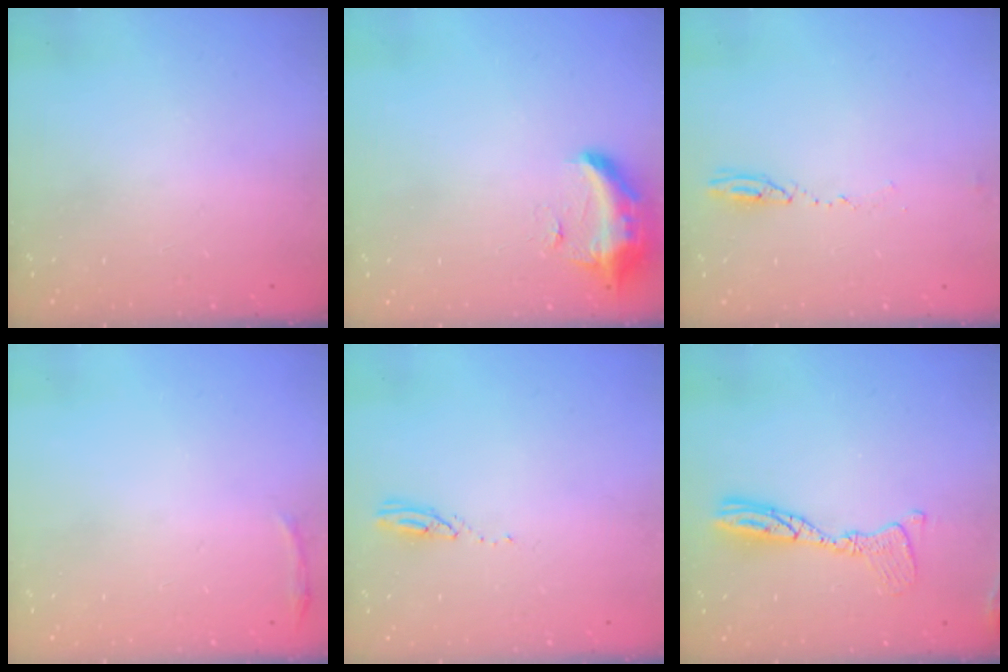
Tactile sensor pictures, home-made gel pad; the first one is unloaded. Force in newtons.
{"total": 15.9, "press": 11.4, "slide": 11.1}
{"total": 3.9, "press": 3.8, "slide": 1.2}
{"total": 3.0, "press": 1.9, "slide": 2.3}
{"total": 3.0, "press": 3.0, "slide": 0.1}
{"total": 12.4, "press": 12.4, "slide": 1.1}